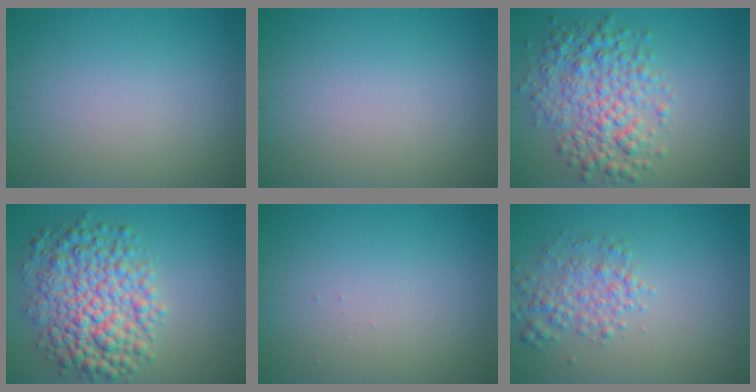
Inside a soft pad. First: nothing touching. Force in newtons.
{"total": 0.0}
{"total": 5.8, "press": 5.8, "slide": 0.0}
{"total": 7.7, "press": 7.7, "slide": 0.1}
{"total": 0.0}
{"total": 2.9, "press": 2.9, "slide": 0.1}